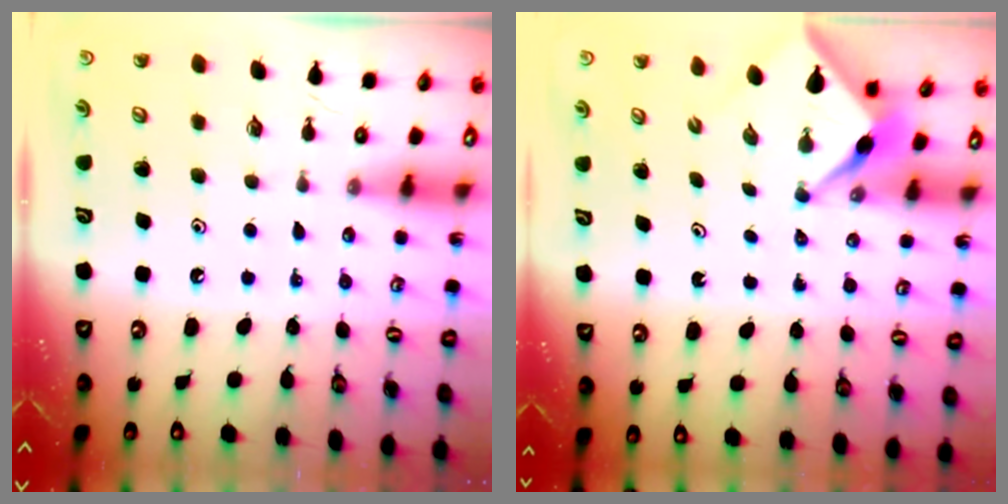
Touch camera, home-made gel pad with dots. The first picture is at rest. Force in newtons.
{"total": 3.0, "press": 3.0, "slide": 0.3}